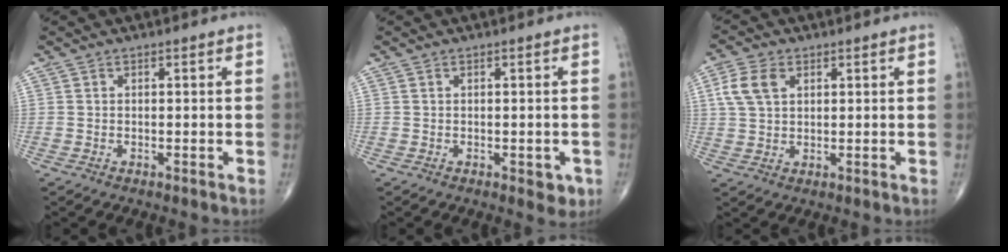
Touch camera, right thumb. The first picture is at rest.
{"total": 2.9, "force": [-0.9, 1.6, 2.3], "torque": [-0.010, -0.001, -0.008]}
{"total": 6.3, "force": [2.2, 4.1, 4.3], "torque": [-0.088, 0.005, 0.043]}